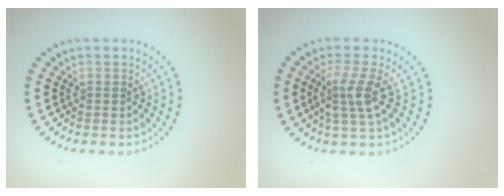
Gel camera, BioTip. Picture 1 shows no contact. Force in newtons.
{"total": 2.8, "press": 2.2, "slide": 1.7}